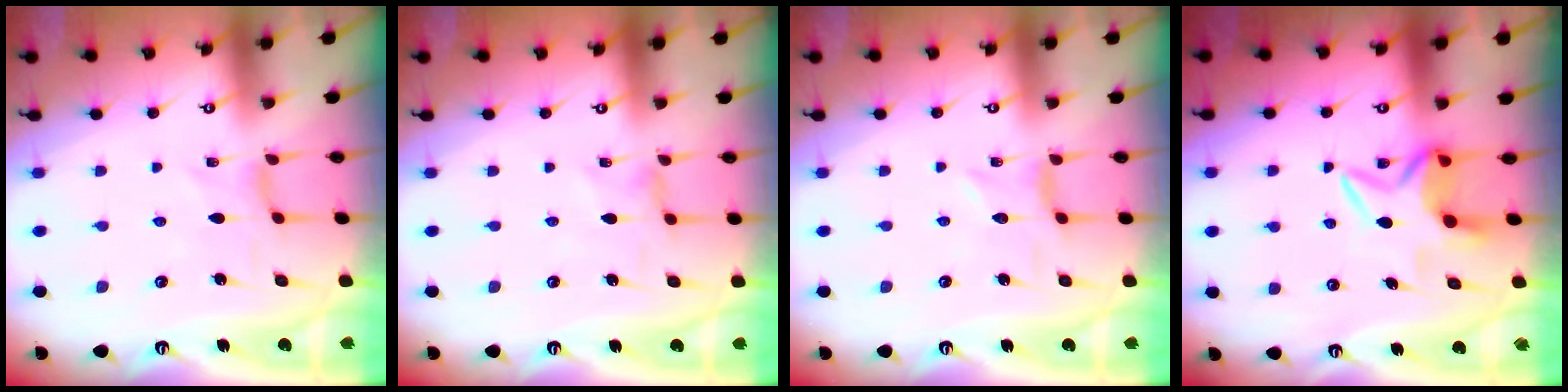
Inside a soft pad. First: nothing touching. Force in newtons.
{"total": 0.7, "press": 0.6, "slide": 0.2}
{"total": 0.9, "press": 0.8, "slide": 0.1}
{"total": 6.6, "press": 6.4, "slide": 1.5}